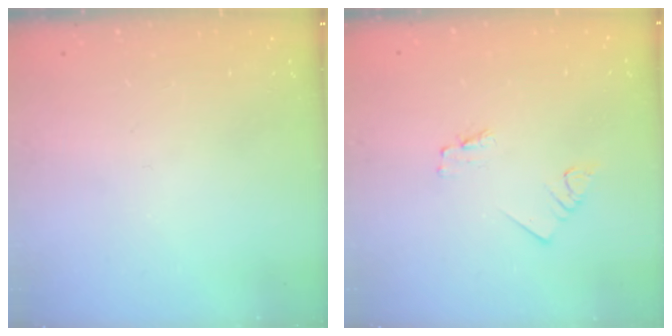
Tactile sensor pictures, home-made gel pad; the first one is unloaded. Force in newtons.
{"total": 1.2, "press": 1.2, "slide": 0.1}